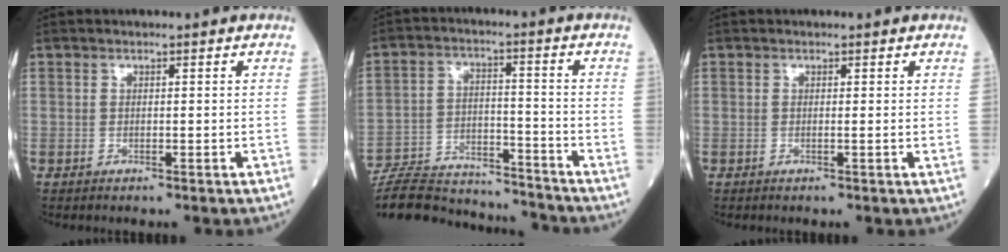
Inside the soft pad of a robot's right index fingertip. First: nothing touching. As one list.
[{"total": 19.0, "force": [-18.1, 3.1, 4.7], "torque": [-0.109, 0.004, -0.279]}, {"total": 0.0}]